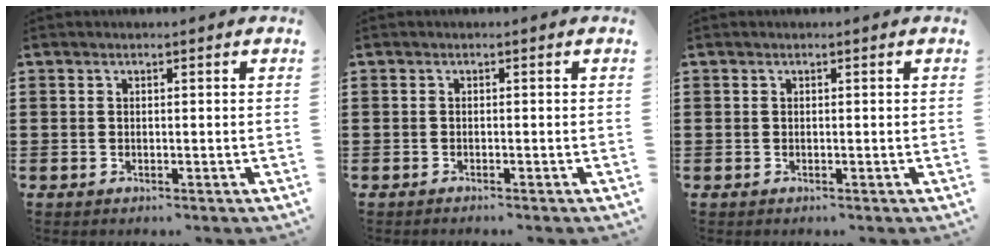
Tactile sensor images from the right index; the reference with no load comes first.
{"total": 0.6, "force": [-0.6, 0.0, 0.1], "torque": [-0.003, -0.002, -0.011]}
{"total": 0.0}